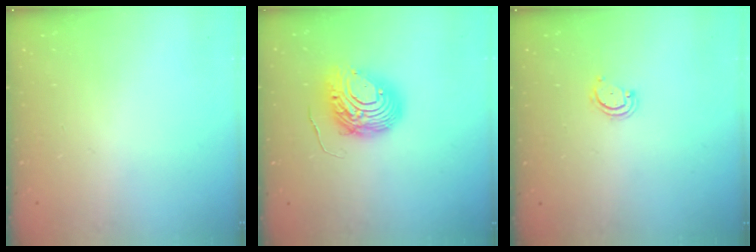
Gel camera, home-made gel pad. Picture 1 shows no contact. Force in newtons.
{"total": 10.5, "press": 10.5, "slide": 0.9}
{"total": 2.6, "press": 2.6, "slide": 0.3}